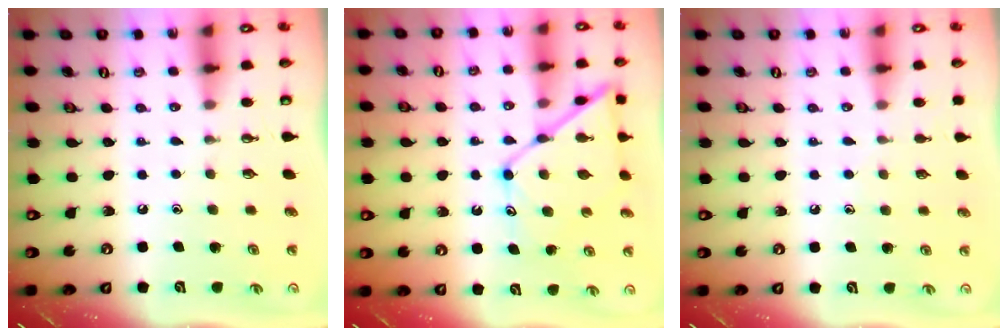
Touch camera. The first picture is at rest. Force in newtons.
{"total": 13.8, "press": 13.8, "slide": 1.2}
{"total": 3.9, "press": 3.9, "slide": 0.3}